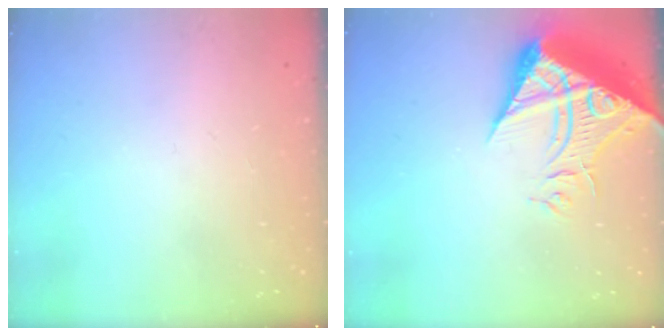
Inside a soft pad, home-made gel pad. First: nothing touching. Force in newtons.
{"total": 19.4, "press": 19.3, "slide": 2.1}